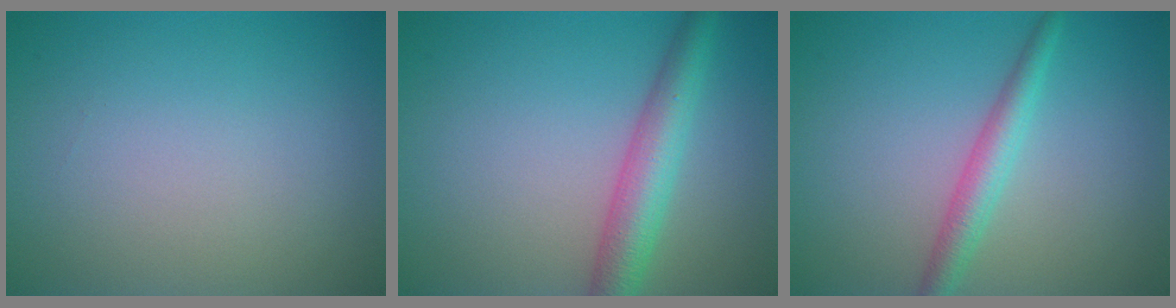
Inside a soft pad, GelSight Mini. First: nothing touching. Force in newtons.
{"total": 4.4, "press": 4.4, "slide": 0.1}
{"total": 2.7, "press": 2.7, "slide": 0.1}